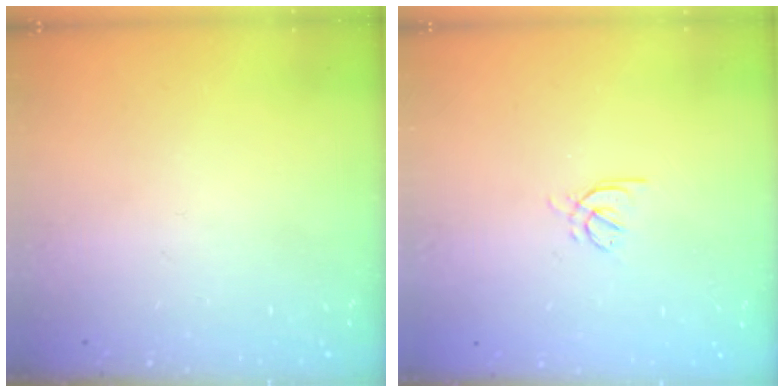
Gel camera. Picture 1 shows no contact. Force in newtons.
{"total": 1.5, "press": 1.4, "slide": 0.5}